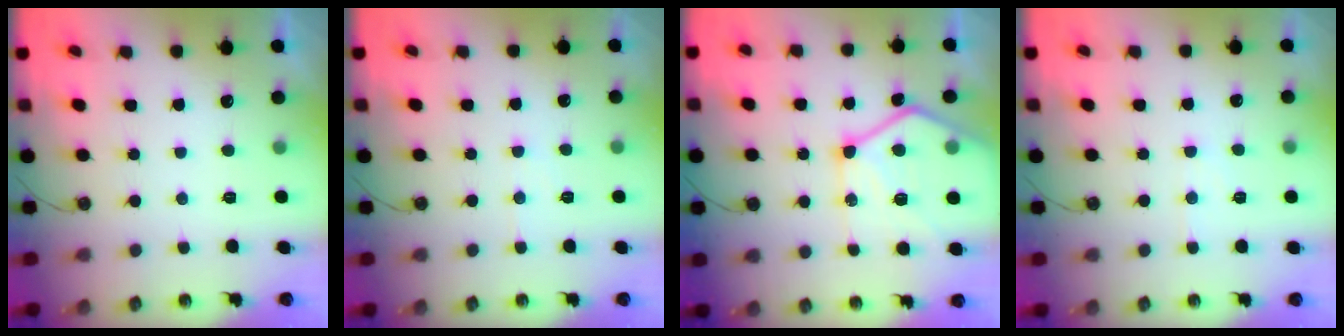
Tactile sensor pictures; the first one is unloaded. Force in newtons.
{"total": 4.6, "press": 4.6, "slide": 0.7}
{"total": 18.3, "press": 18.3, "slide": 1.6}
{"total": 4.3, "press": 4.2, "slide": 0.6}